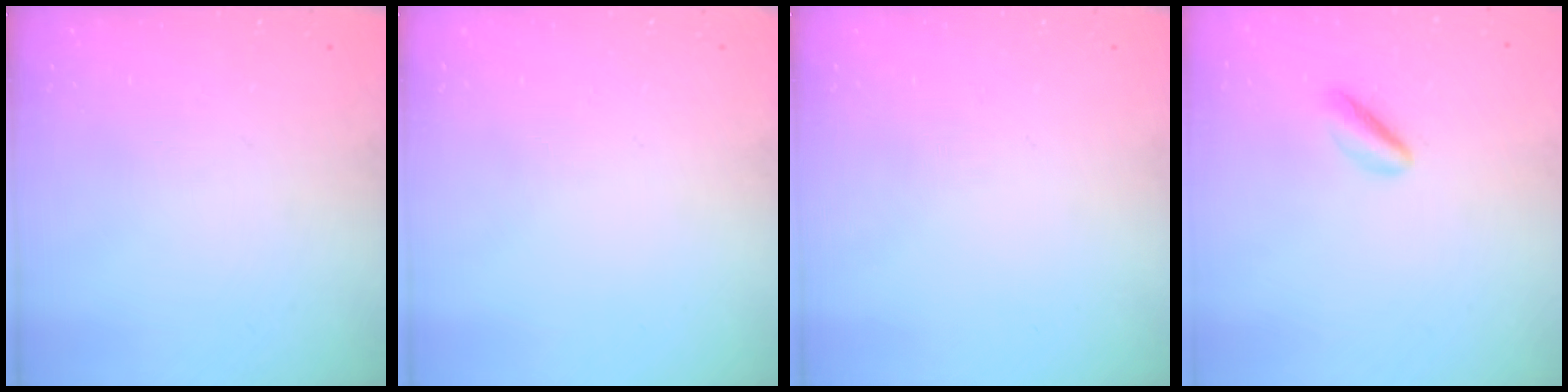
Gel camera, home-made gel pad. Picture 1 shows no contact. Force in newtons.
{"total": 0.0}
{"total": 0.0}
{"total": 2.3, "press": 2.3, "slide": 0.4}